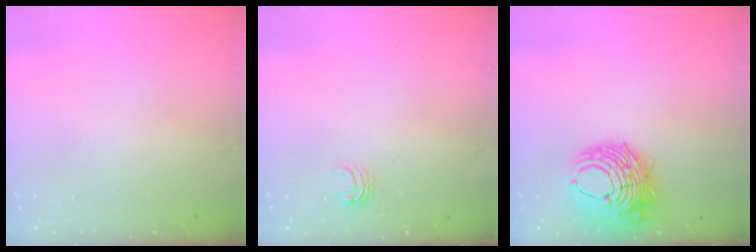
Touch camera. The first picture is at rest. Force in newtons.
{"total": 4.2, "press": 4.2, "slide": 0.2}
{"total": 11.8, "press": 11.7, "slide": 1.6}